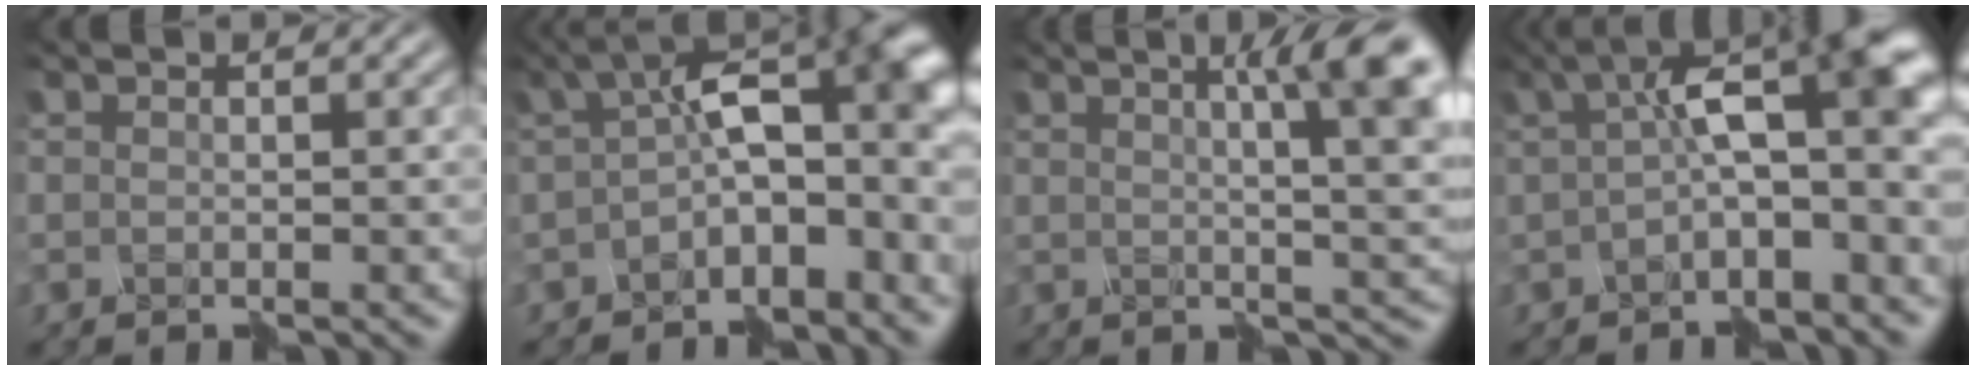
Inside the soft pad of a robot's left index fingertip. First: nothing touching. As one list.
[{"total": 10.5, "force": [-0.6, 5.4, 9.0], "torque": [-0.118, 0.027, -0.020]}, {"total": 8.9, "force": [3.1, 2.2, 8.1], "torque": [-0.072, 0.027, 0.030]}, {"total": 9.3, "force": [1.2, 3.0, 8.7], "torque": [-0.121, 0.036, 0.003]}]